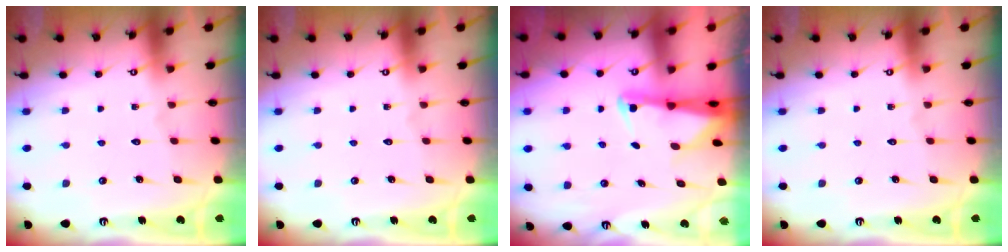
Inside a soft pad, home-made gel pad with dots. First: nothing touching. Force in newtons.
{"total": 0.0}
{"total": 2.5, "press": 2.4, "slide": 0.5}
{"total": 0.0}